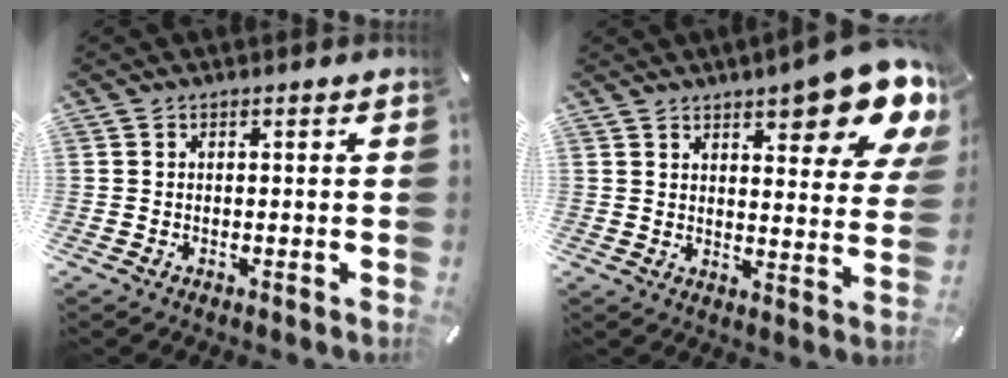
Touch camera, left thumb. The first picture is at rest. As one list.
[{"total": 14.1, "force": [9.5, 4.3, 9.4], "torque": [-0.121, -0.065, 0.157]}]